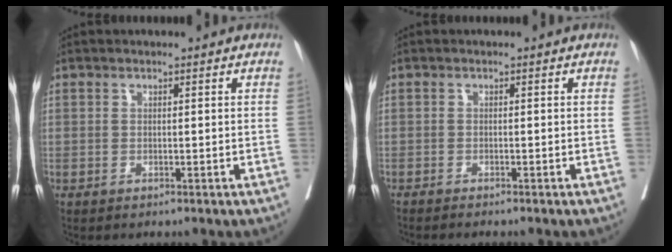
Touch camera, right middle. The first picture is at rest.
{"total": 2.2, "force": [-1.9, 0.0, 0.9], "torque": [-0.018, -0.004, -0.027]}